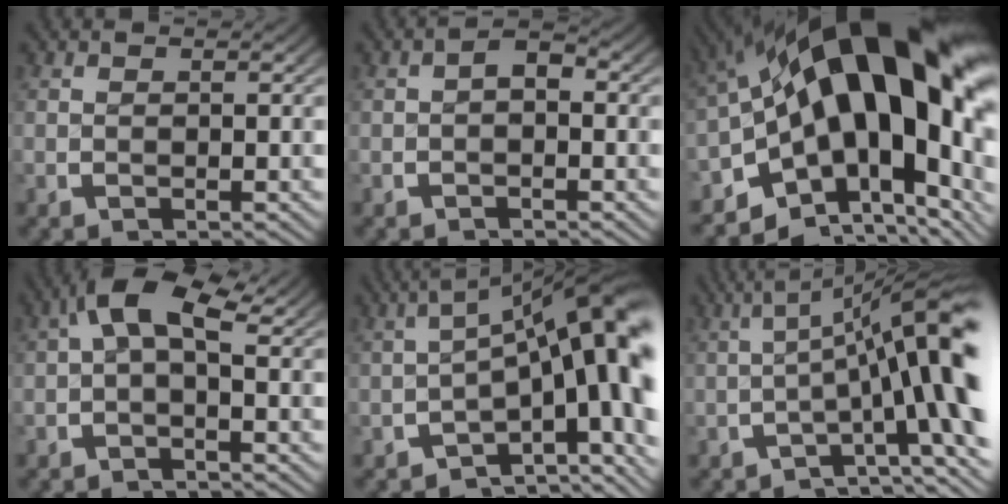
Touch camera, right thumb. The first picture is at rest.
{"total": 1.7, "force": [-0.4, 1.1, 1.2], "torque": [-0.020, 0.000, -0.010]}
{"total": 21.7, "force": [-0.6, 12.8, 17.5], "torque": [-0.279, -0.024, 0.001]}
{"total": 4.0, "force": [1.3, 1.9, 3.3], "torque": [-0.055, 0.007, 0.010]}
{"total": 14.8, "force": [-1.8, 8.8, 11.8], "torque": [-0.145, -0.028, -0.019]}
{"total": 12.1, "force": [0.6, 5.7, 10.7], "torque": [-0.122, 0.004, 0.001]}